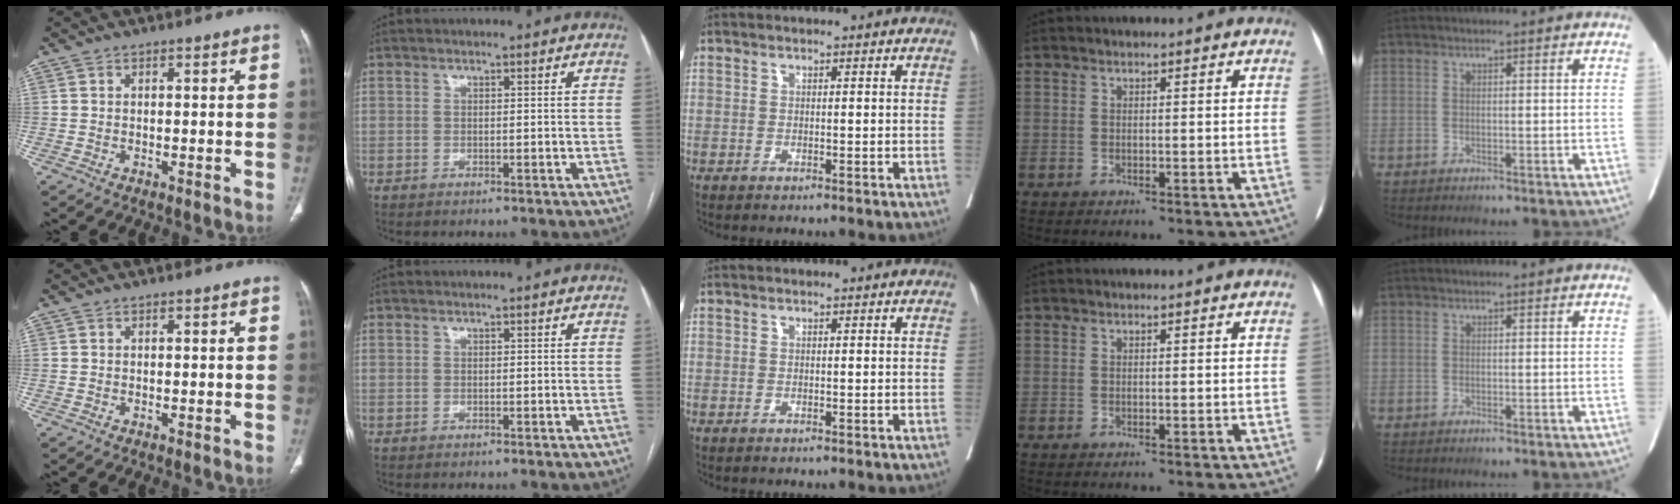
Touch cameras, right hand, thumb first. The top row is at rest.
{}